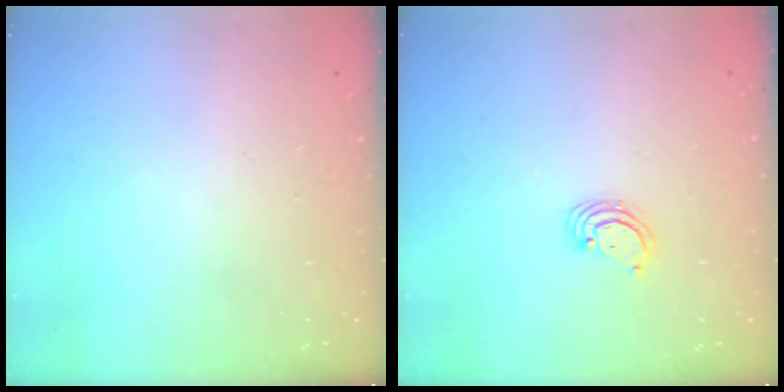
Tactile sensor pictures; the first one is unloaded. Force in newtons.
{"total": 3.3, "press": 3.3, "slide": 0.3}